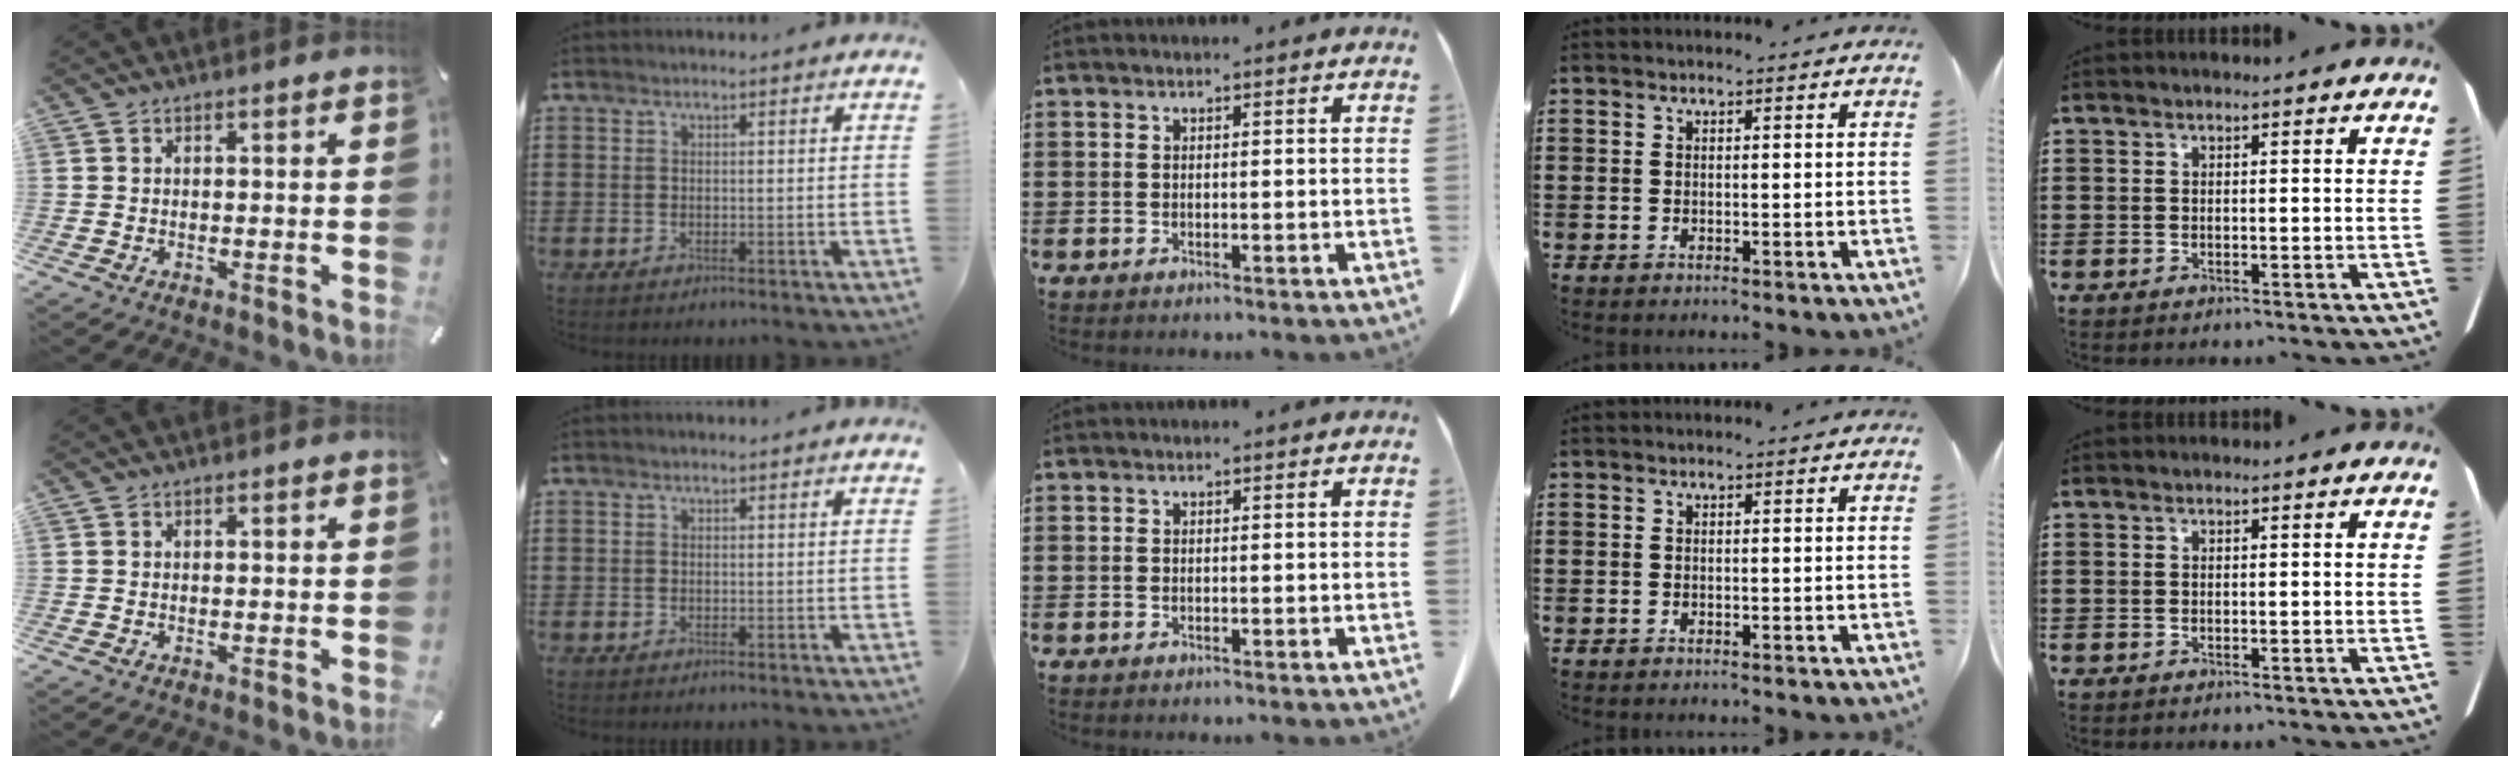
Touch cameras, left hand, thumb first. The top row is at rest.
{}